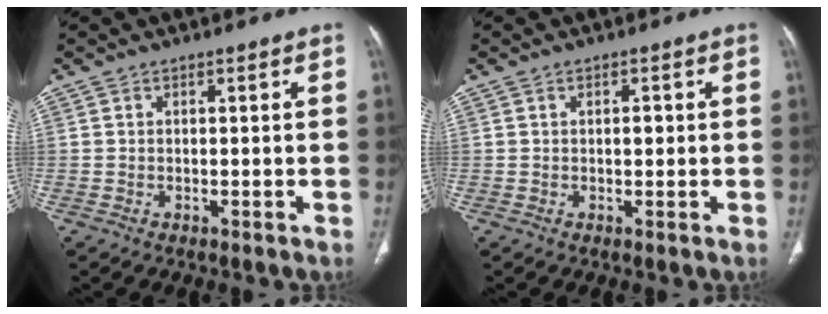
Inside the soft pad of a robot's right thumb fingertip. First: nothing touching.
{"total": 1.4, "force": [0.1, 0.7, 1.2], "torque": [-0.012, 0.002, 0.000]}